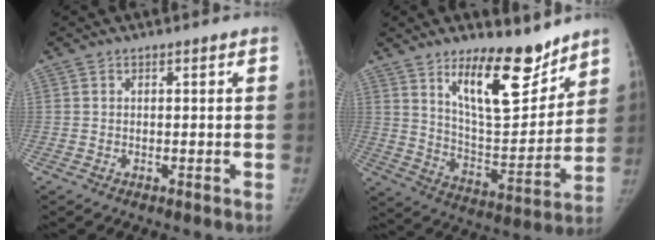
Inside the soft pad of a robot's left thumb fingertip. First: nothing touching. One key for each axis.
{"total": 16.7, "fx": 11.6, "fy": 6.1, "fz": 10.4, "tx": -0.117, "ty": -0.093, "tz": 0.199}